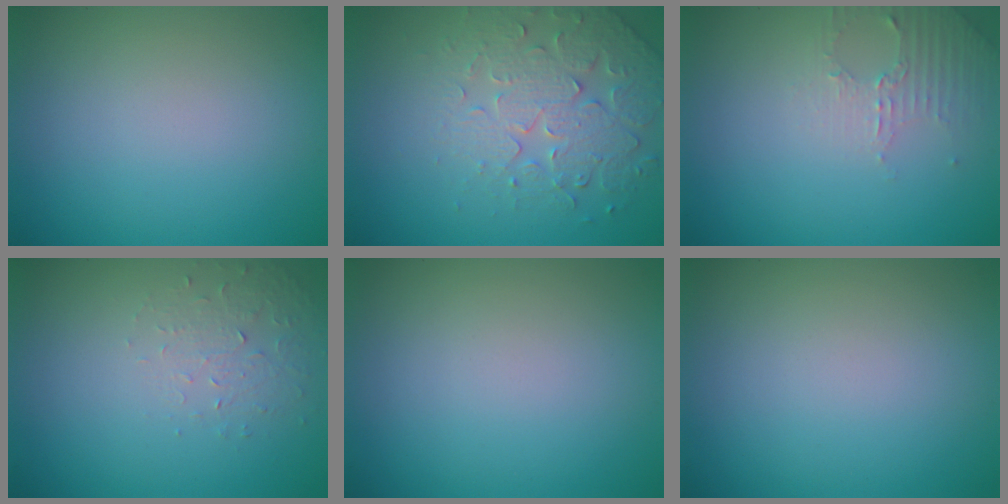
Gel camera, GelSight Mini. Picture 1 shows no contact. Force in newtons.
{"total": 4.2, "press": 4.0, "slide": 1.2}
{"total": 2.2, "press": 2.1, "slide": 0.6}
{"total": 1.4, "press": 0.7, "slide": 1.2}
{"total": 0.0}
{"total": 0.0}